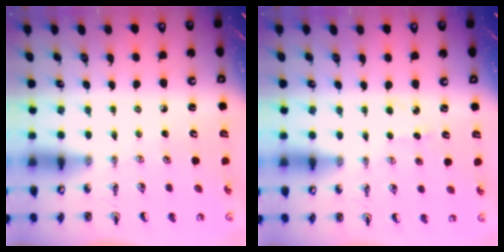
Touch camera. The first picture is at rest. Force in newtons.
{"total": 3.8, "press": 3.8, "slide": 0.5}